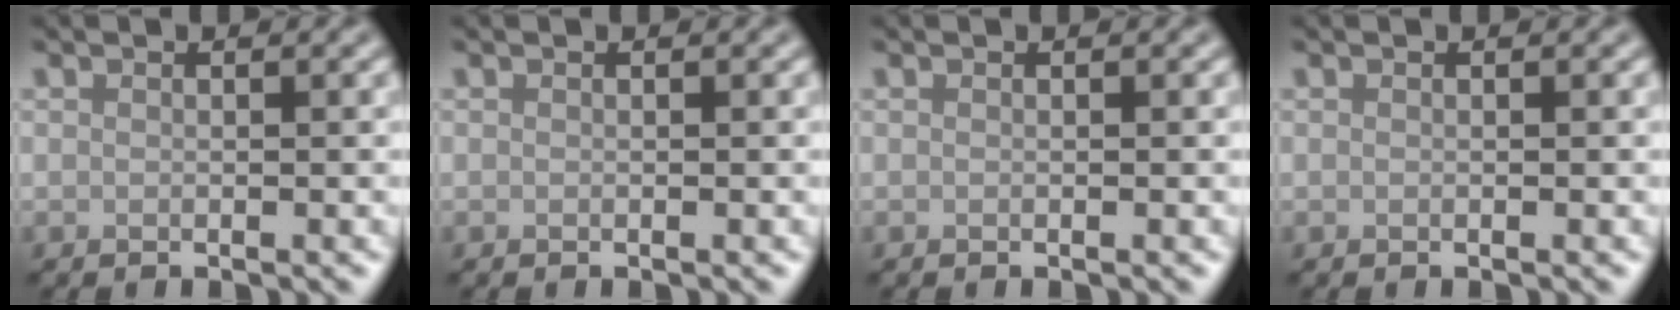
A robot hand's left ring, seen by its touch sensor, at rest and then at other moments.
{"total": 0.0}
{"total": 0.0}
{"total": 0.0}